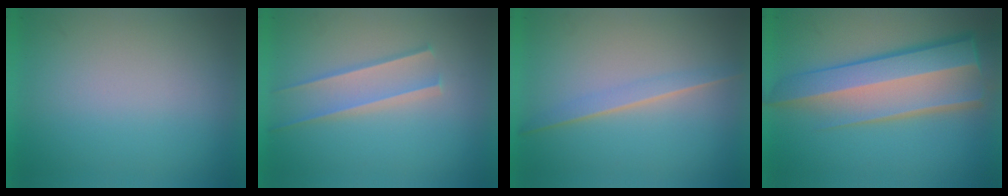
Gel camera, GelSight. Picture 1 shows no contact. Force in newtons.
{"total": 1.7}
{"total": 1.3}
{"total": 8.8}